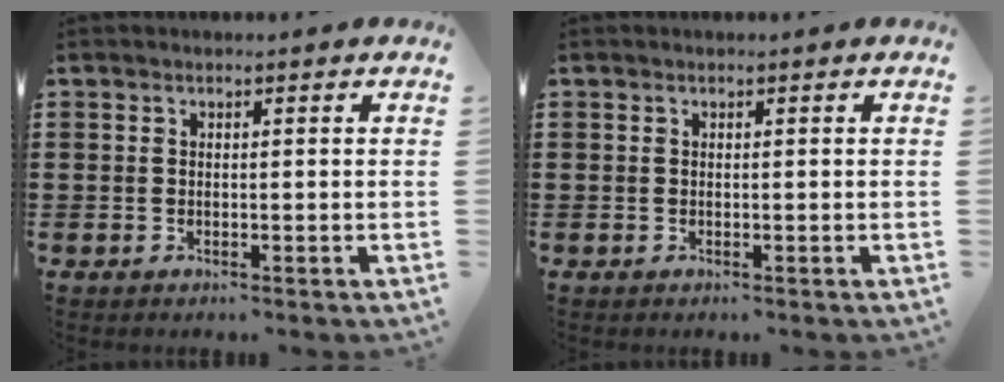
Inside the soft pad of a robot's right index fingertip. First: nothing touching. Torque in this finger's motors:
{"motor_torque": [1.82, 0.32, 0.00, 0.00]}